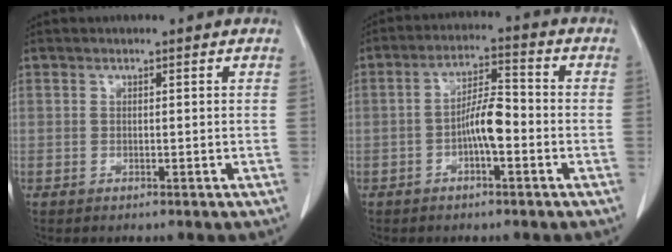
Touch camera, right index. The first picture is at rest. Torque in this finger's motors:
{"motor_torque": [0.74, -0.26, 0.19, 0.11]}